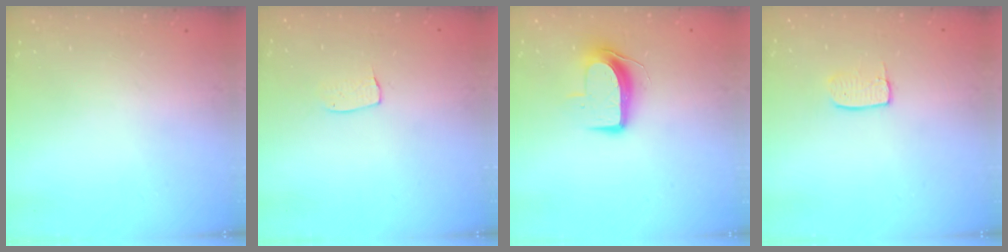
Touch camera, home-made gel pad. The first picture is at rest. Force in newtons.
{"total": 5.3, "press": 5.3, "slide": 0.3}
{"total": 8.8, "press": 8.8, "slide": 0.5}
{"total": 4.8, "press": 4.8, "slide": 0.3}